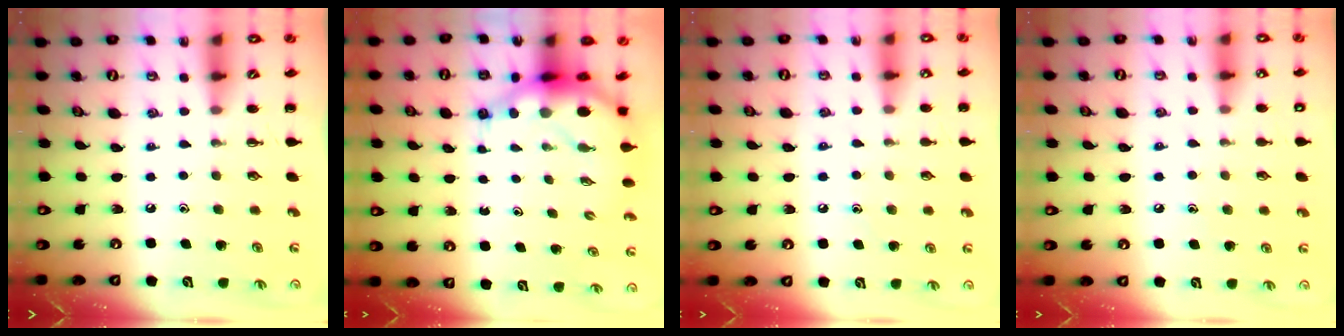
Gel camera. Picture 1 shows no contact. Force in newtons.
{"total": 7.7, "press": 7.3, "slide": 2.3}
{"total": 6.4, "press": 6.3, "slide": 1.4}
{"total": 7.7, "press": 7.5, "slide": 1.7}